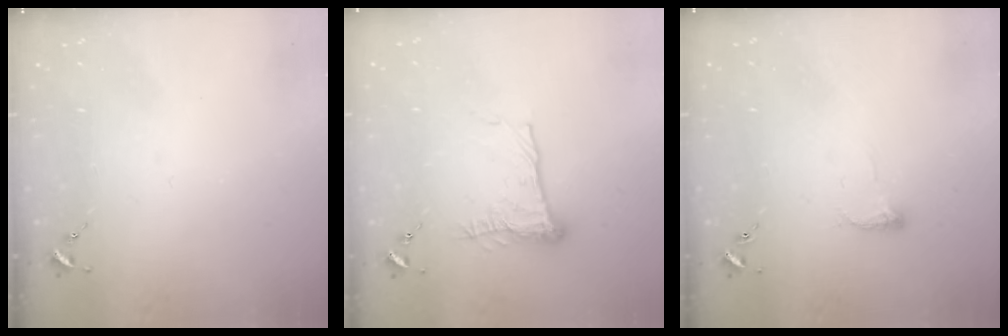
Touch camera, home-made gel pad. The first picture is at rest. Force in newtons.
{"total": 11.7, "press": 11.7, "slide": 0.8}
{"total": 6.2, "press": 6.2, "slide": 0.9}